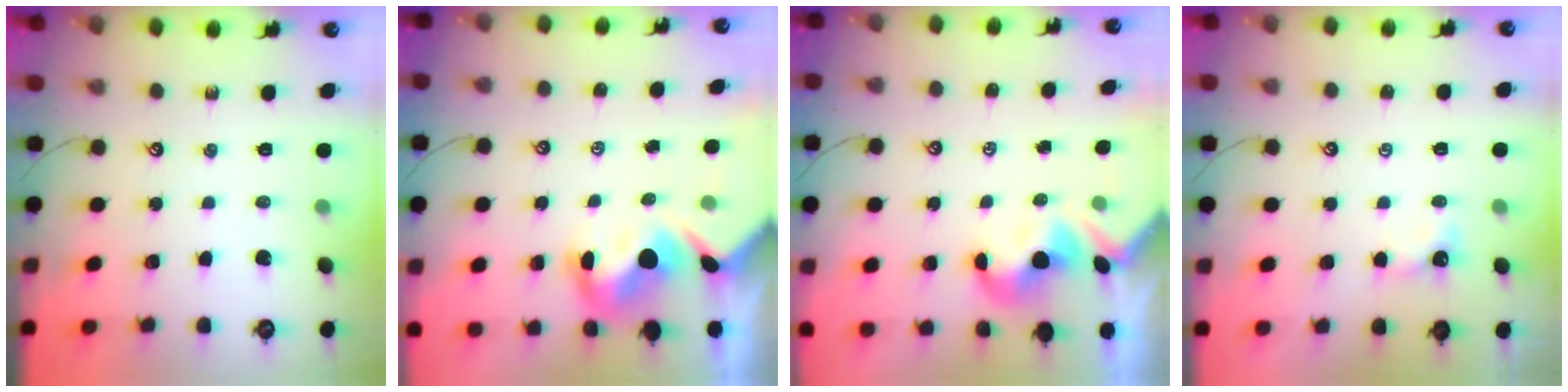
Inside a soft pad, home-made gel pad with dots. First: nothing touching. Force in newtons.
{"total": 7.5, "press": 7.4, "slide": 1.1}
{"total": 2.6, "press": 2.6, "slide": 0.5}
{"total": 0.0}